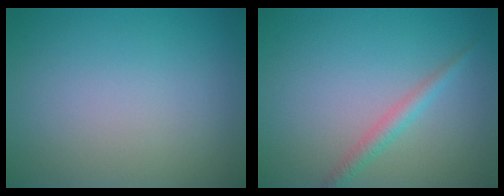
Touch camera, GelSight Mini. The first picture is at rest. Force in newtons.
{"total": 1.7, "press": 1.7, "slide": 0.0}